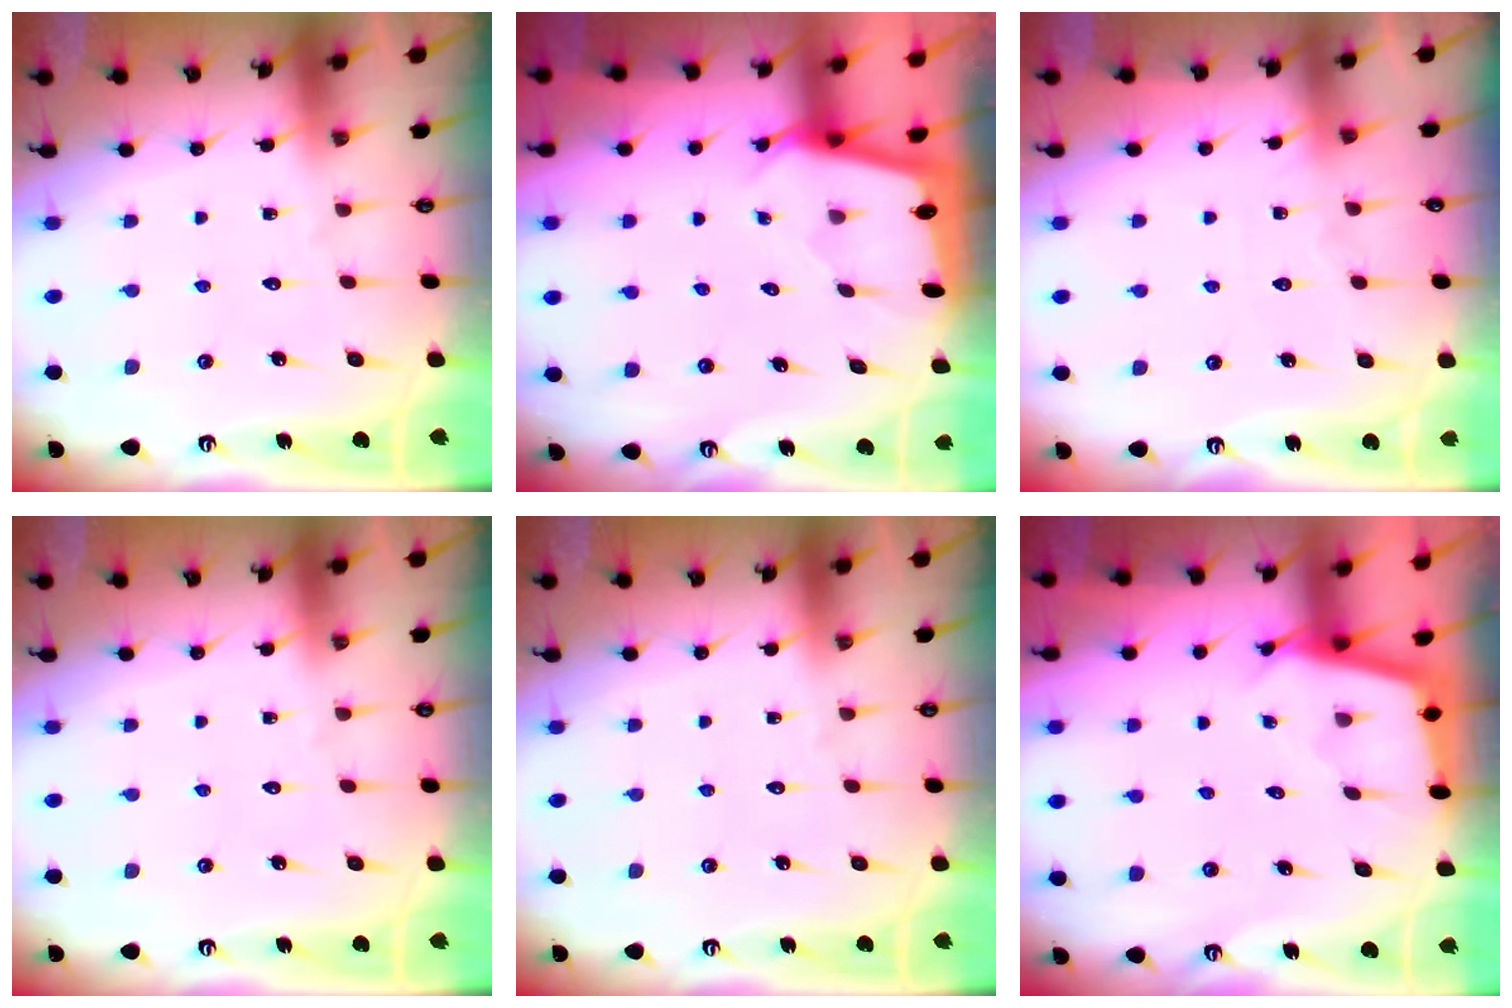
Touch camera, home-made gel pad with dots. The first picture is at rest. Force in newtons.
{"total": 1.8, "press": 1.8, "slide": 0.2}
{"total": 2.6, "press": 2.6, "slide": 0.4}
{"total": 0.0}
{"total": 0.0}
{"total": 2.4, "press": 2.4, "slide": 0.2}